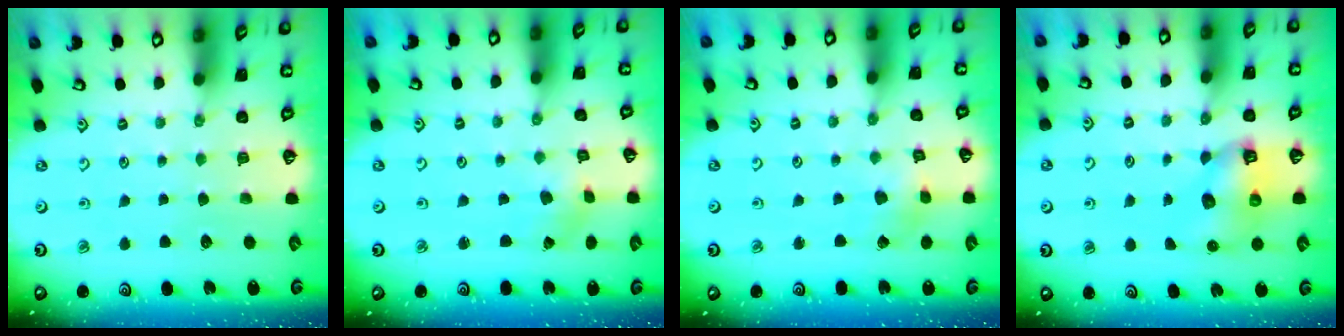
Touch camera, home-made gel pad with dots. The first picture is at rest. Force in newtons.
{"total": 0.0}
{"total": 2.8, "press": 2.8, "slide": 0.3}
{"total": 7.2, "press": 7.2, "slide": 0.8}